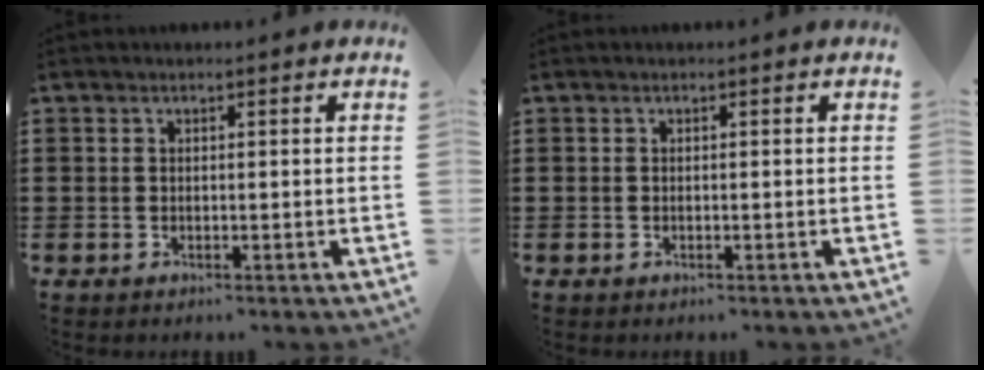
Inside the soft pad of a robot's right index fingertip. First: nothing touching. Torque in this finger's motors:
{"motor_torque": [1.10, 1.04, 0.01, 0.01]}